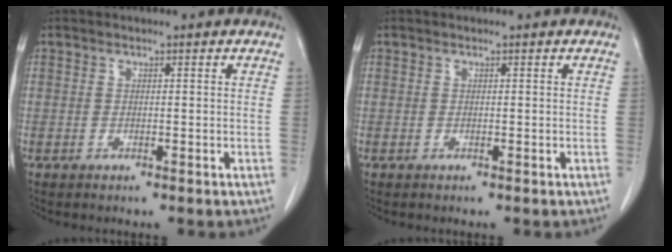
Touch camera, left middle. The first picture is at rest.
{"total": 0.0}